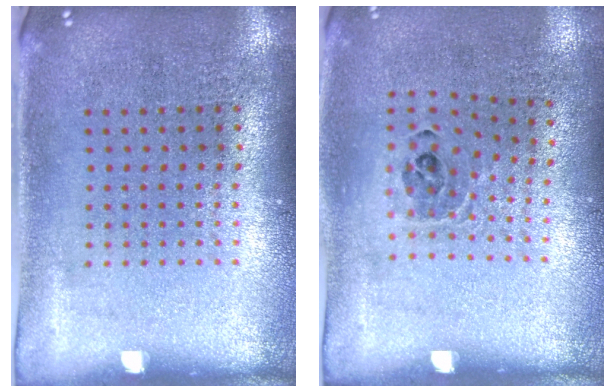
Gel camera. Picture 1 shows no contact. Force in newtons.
{"total": 0.9, "press": 0.8, "slide": 0.4}